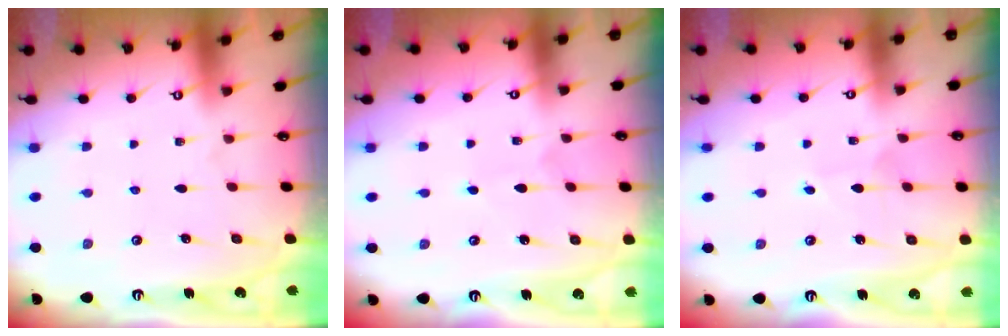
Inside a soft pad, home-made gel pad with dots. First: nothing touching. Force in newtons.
{"total": 3.2, "press": 3.2, "slide": 0.3}
{"total": 3.6, "press": 3.5, "slide": 0.3}